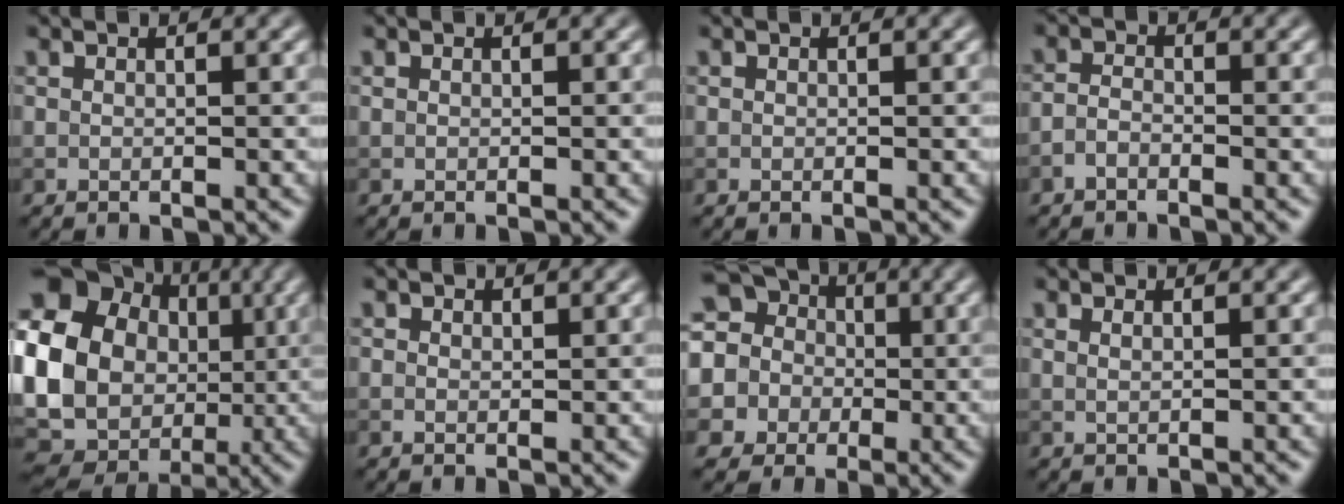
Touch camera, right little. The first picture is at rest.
{"total": 0.0}
{"total": 0.0}
{"total": 1.3, "force": [-0.9, 0.6, 0.7], "torque": [-0.015, 0.002, -0.023]}
{"total": 23.4, "force": [0.8, 21.2, 10.0], "torque": [-0.209, 0.012, -0.031]}
{"total": 0.6, "force": [0.3, 0.4, 0.2], "torque": [-0.004, -0.001, 0.005]}
{"total": 13.6, "force": [3.8, 12.1, 4.9], "torque": [-0.137, 0.044, 0.026]}
{"total": 0.8, "force": [0.5, 0.3, 0.6], "torque": [-0.008, -0.002, 0.003]}